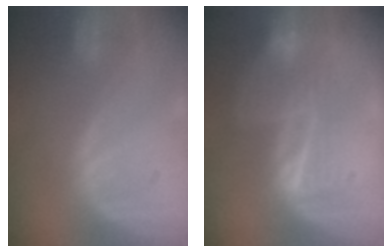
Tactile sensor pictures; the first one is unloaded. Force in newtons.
{"total": 7.1, "press": 6.1, "slide": 3.5}